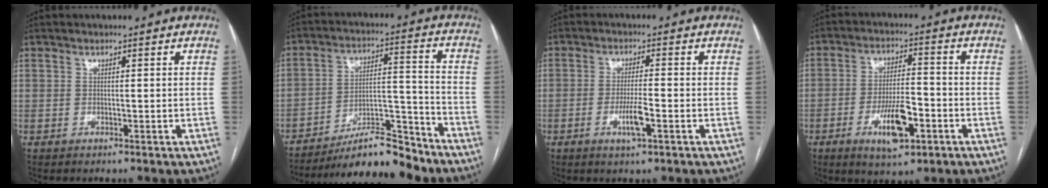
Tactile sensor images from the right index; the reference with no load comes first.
{"total": 13.7, "force": [-12.0, 2.1, 6.3], "torque": [-0.094, 0.025, -0.199]}
{"total": 4.4, "force": [-1.7, 0.4, 4.1], "torque": [-0.077, -0.006, -0.030]}
{"total": 9.1, "force": [-3.8, 2.8, 7.7], "torque": [-0.142, -0.001, -0.060]}